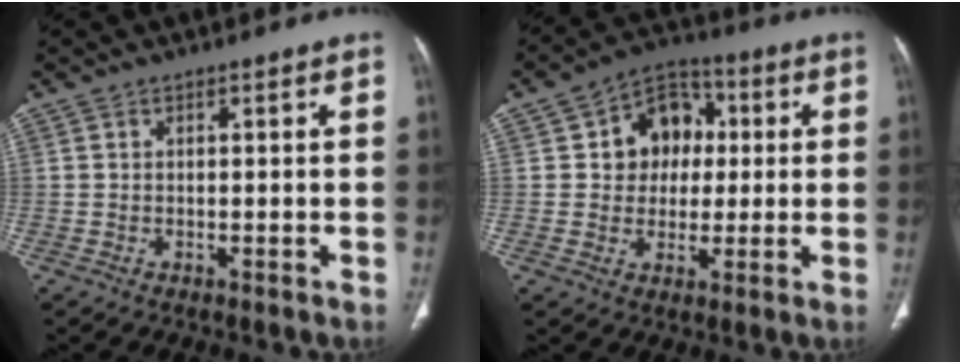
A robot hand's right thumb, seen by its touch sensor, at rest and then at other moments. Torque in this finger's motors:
{"motor_torque": [0.17, 0.37, 0.11, -0.10, 0.06]}